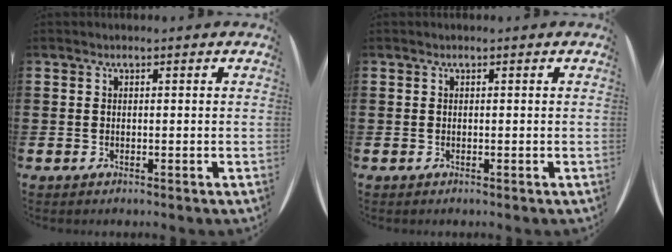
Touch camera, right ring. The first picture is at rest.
{"total": 0.0}